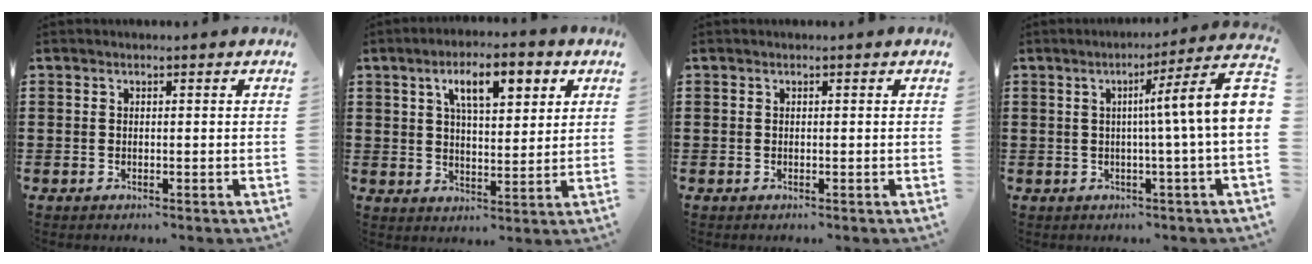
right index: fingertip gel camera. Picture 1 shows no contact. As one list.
[{"total": 7.9, "force": [3.9, 2.6, 6.4], "torque": [-0.112, 0.004, 0.060]}, {"total": 0.0}, {"total": 7.8, "force": [0.5, -1.1, 7.7], "torque": [-0.119, -0.031, -0.003]}]